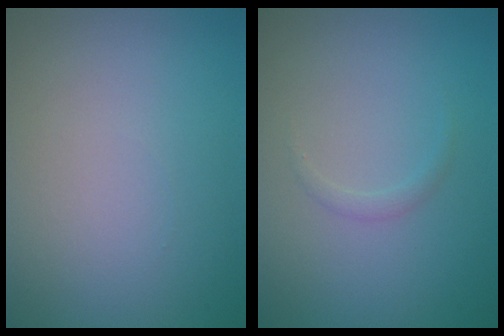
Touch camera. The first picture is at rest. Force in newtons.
{"total": 0.7, "press": 0.7, "slide": 0.0}